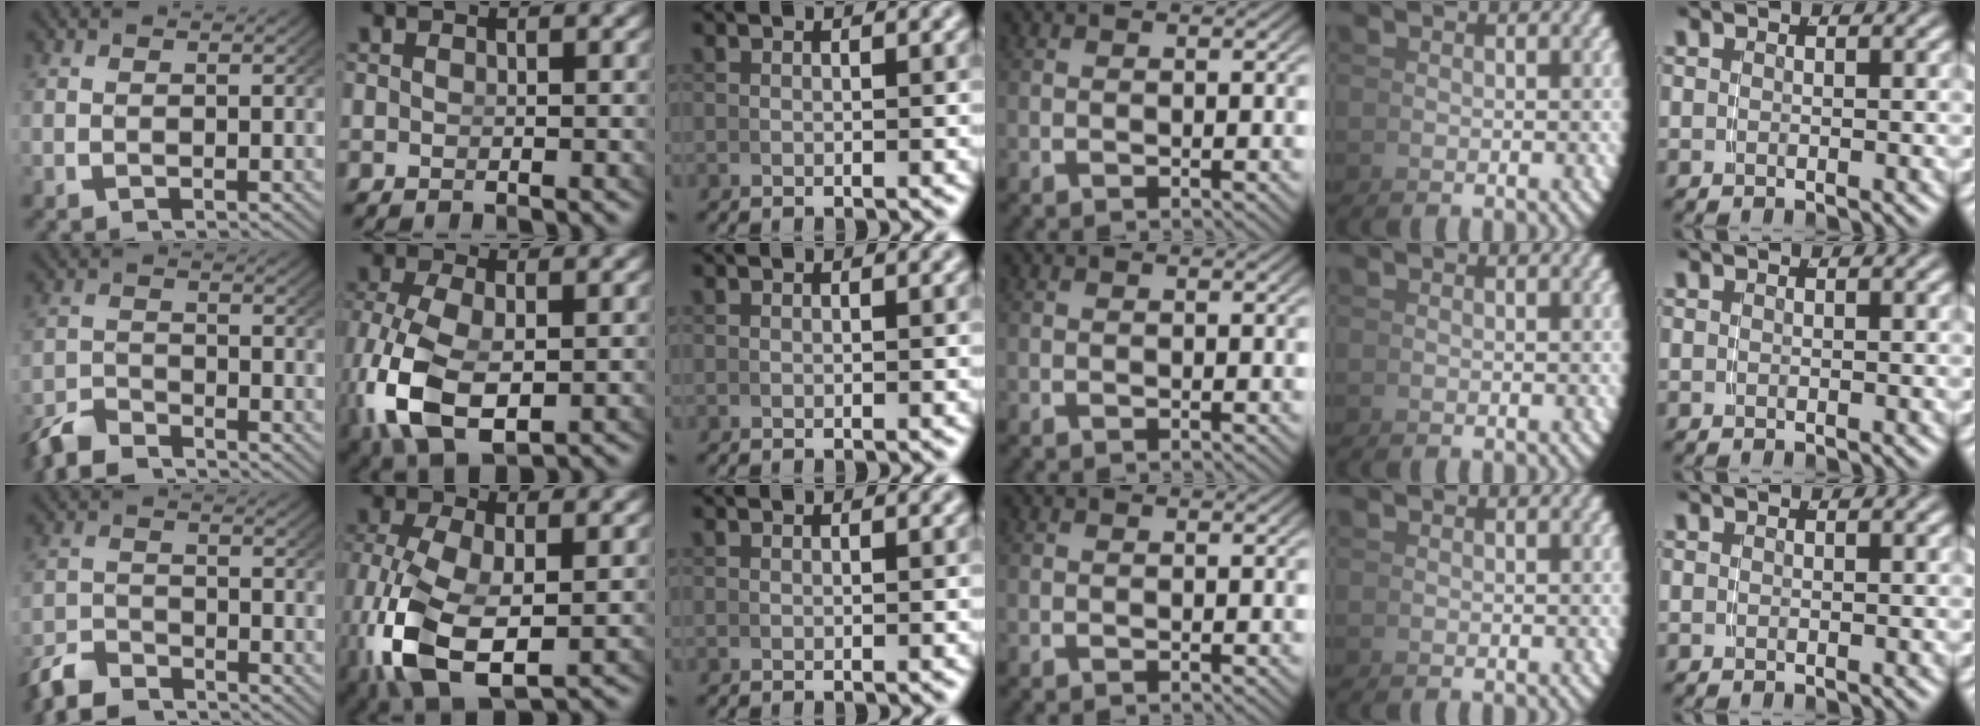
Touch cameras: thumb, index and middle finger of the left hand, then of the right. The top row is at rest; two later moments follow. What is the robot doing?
{"motion": "grasp_and_lifting", "object": "coin"}